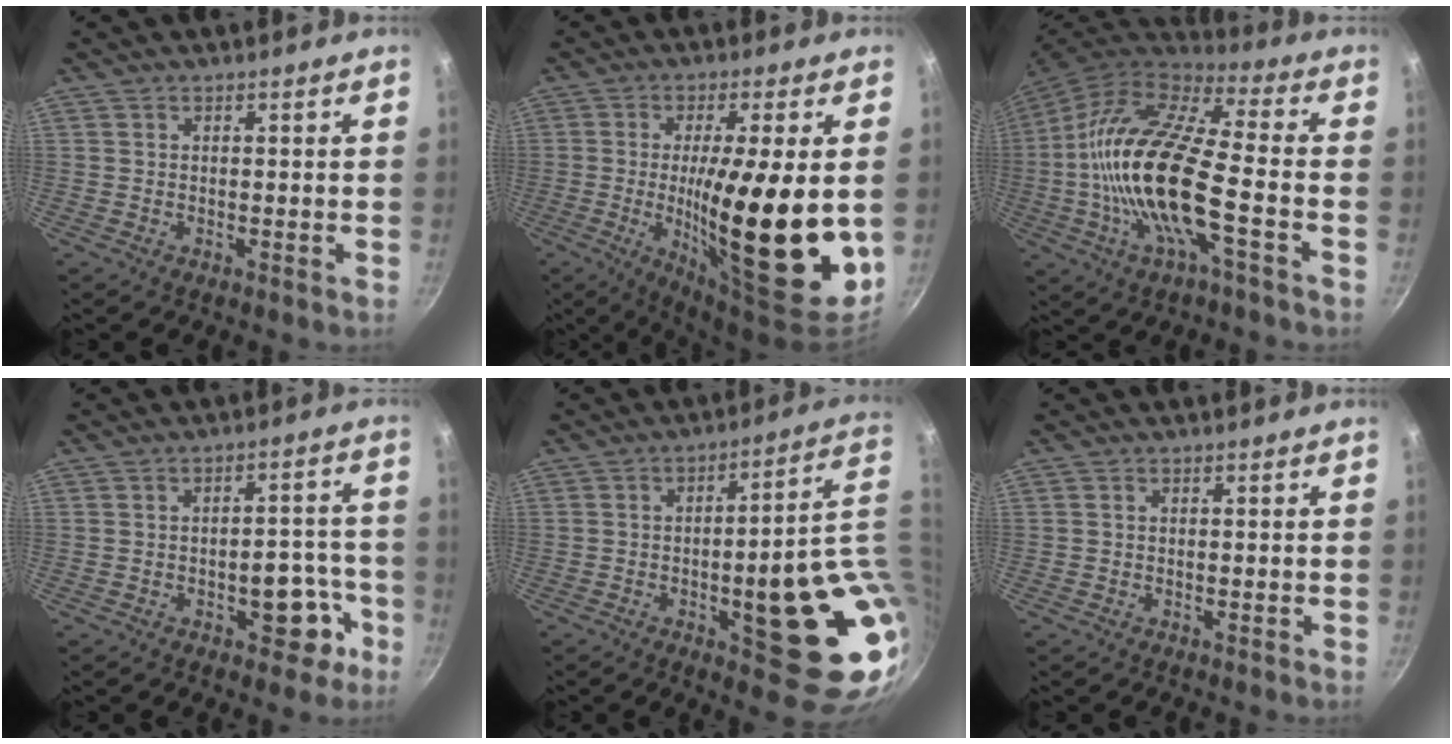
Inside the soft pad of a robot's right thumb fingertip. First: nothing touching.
{"total": 22.0, "force": [-0.9, 5.1, 21.3], "torque": [-0.331, -0.016, -0.009]}
{"total": 21.4, "force": [-3.8, 6.9, 19.9], "torque": [-0.385, 0.030, -0.091]}
{"total": 8.6, "force": [-3.7, 4.8, 6.1], "torque": [-0.034, 0.037, -0.042]}
{"total": 21.4, "force": [-0.9, 6.2, 20.5], "torque": [-0.222, -0.002, -0.003]}
{"total": 0.0}